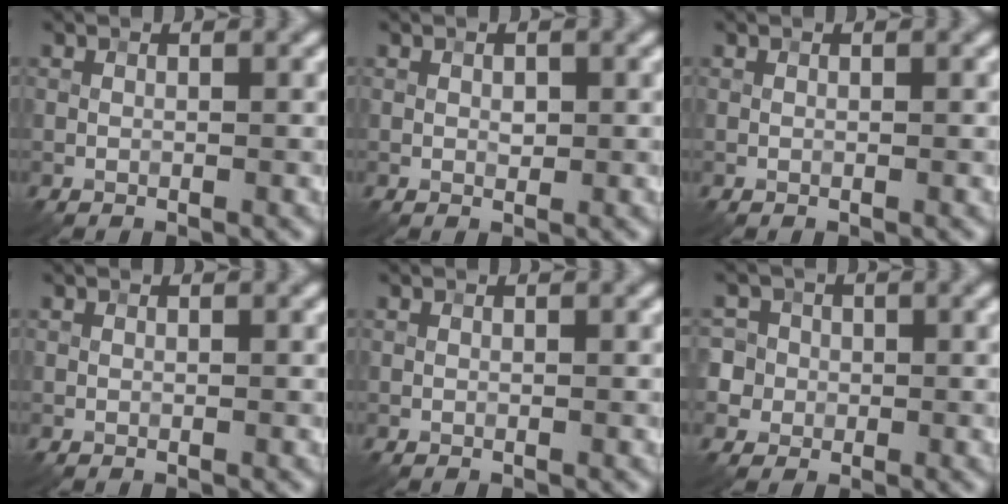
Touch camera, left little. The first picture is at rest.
{"total": 0.8, "force": [0.1, 0.5, 0.5], "torque": [-0.007, -0.001, 0.001]}
{"total": 0.0}
{"total": 0.0}
{"total": 0.0}
{"total": 5.8, "force": [0.4, 5.5, 1.9], "torque": [-0.033, 0.033, -0.022]}